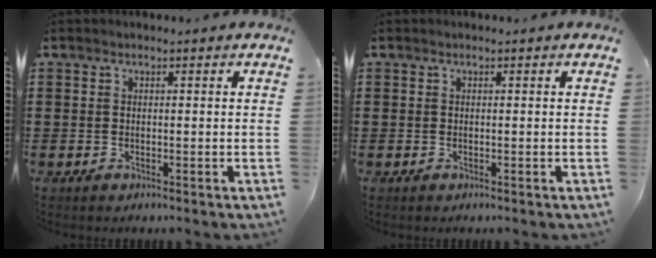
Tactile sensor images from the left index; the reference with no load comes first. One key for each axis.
{"total": 0.0}